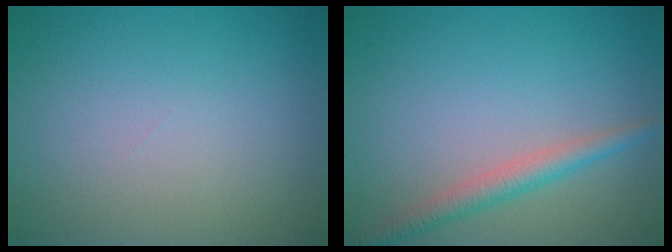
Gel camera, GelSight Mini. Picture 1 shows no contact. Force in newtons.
{"total": 2.5, "press": 2.5, "slide": 0.1}